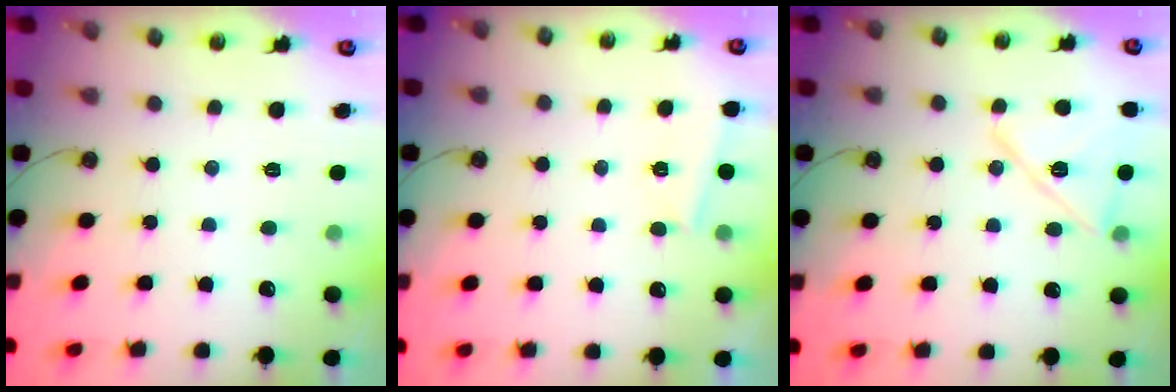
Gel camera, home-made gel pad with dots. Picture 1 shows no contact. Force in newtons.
{"total": 1.6, "press": 1.6, "slide": 0.3}
{"total": 13.7, "press": 13.3, "slide": 3.4}